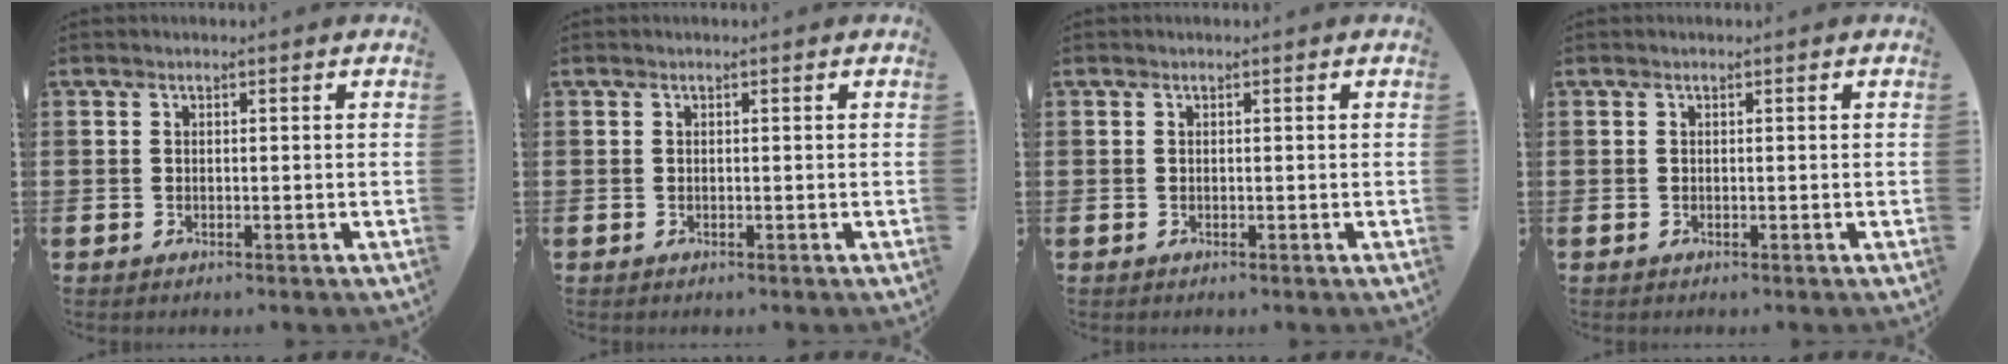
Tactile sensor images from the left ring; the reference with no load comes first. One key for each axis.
{"total": 0.0}
{"total": 0.0}
{"total": 0.0}